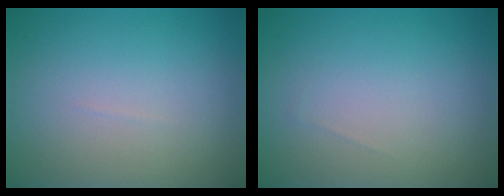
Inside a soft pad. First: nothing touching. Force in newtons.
{"total": 0.0}